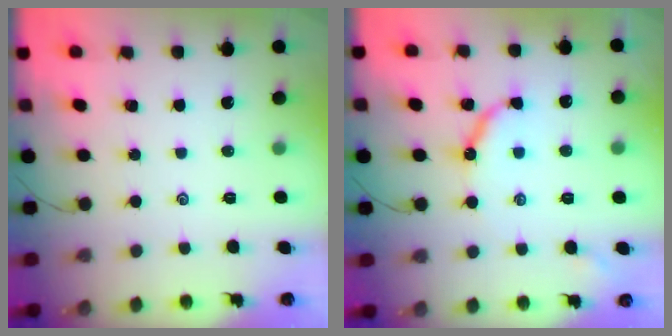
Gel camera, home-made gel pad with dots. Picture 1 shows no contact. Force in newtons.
{"total": 8.6, "press": 8.6, "slide": 0.7}